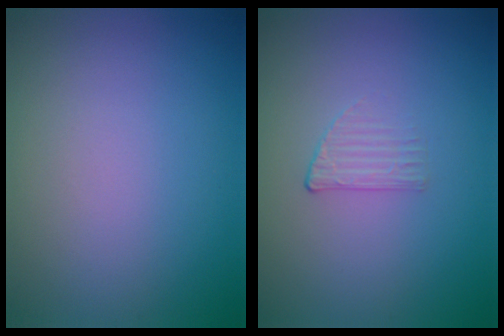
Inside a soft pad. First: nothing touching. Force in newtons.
{"total": 1.0, "press": 0.3, "slide": 1.0}